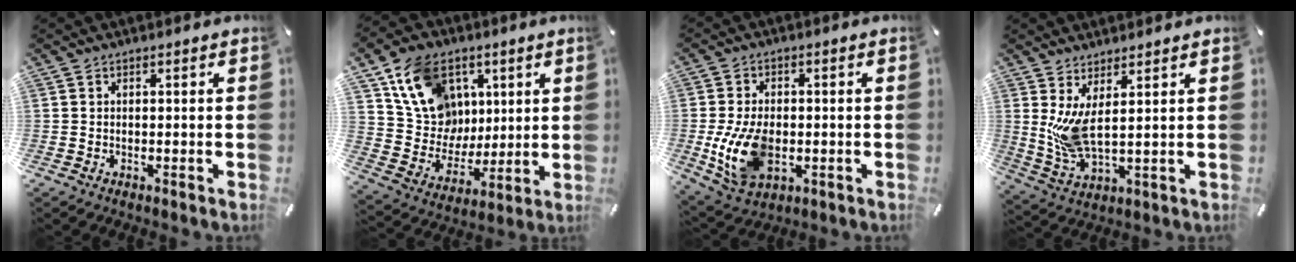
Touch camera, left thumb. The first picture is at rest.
{"total": 16.0, "force": [6.3, 13.5, 5.8], "torque": [-0.101, -0.024, 0.131]}
{"total": 11.9, "force": [-2.0, 7.8, 8.8], "torque": [-0.182, 0.000, -0.030]}
{"total": 8.0, "force": [2.8, 2.4, 7.1], "torque": [-0.168, -0.028, 0.049]}